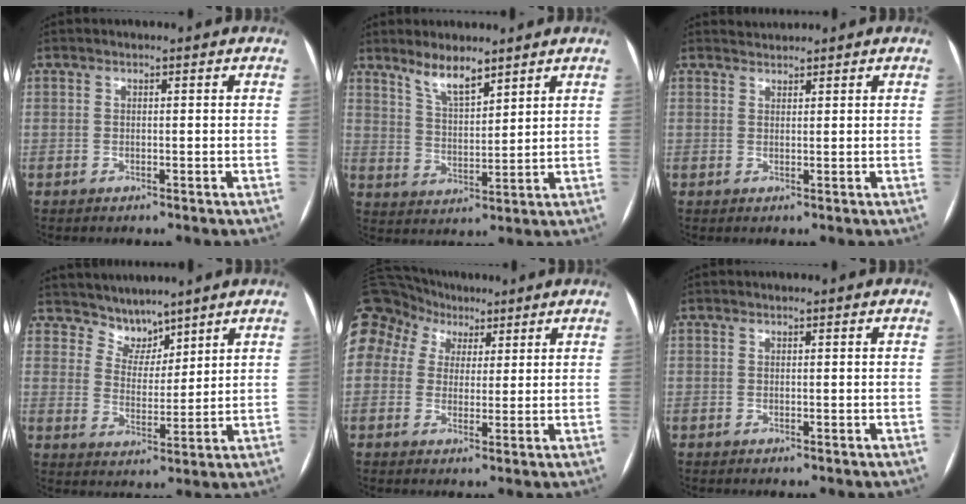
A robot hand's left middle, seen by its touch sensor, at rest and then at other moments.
{"total": 5.9, "force": [4.8, 1.4, 3.2], "torque": [-0.064, -0.003, 0.092]}
{"total": 1.4, "force": [1.3, 0.0, -0.4], "torque": [-0.003, 0.009, 0.028]}
{"total": 4.8, "force": [4.5, 1.9, -0.1], "torque": [0.002, 0.002, 0.089]}
{"total": 21.1, "force": [10.1, 16.9, 7.6], "torque": [-0.254, 0.109, 0.198]}
{"total": 0.0}